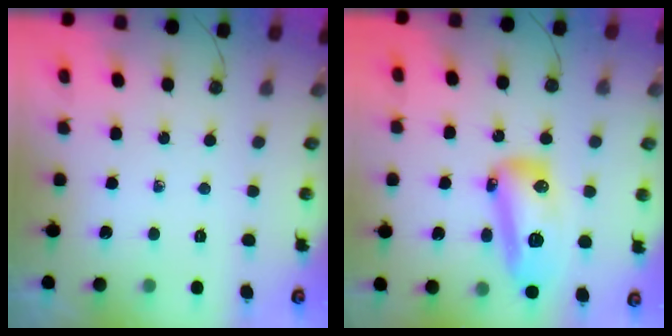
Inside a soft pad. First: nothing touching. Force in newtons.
{"total": 14.6, "press": 14.5, "slide": 1.4}